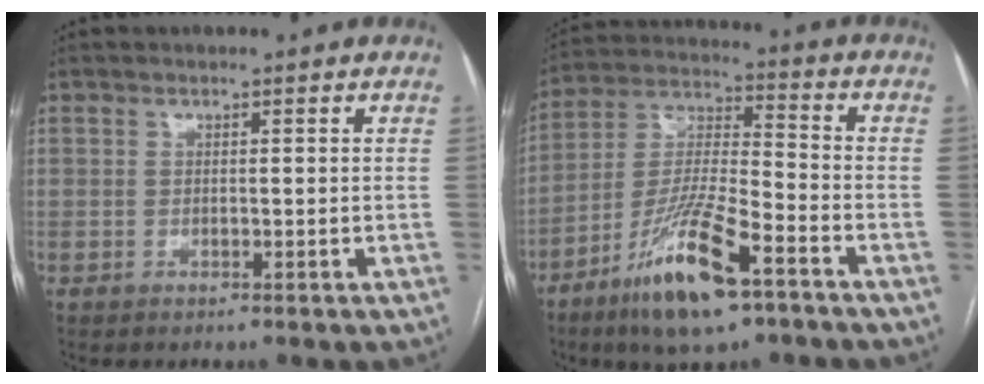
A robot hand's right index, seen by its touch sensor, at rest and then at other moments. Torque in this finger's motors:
{"motor_torque": [1.58, -0.56, 0.72, 0.21]}